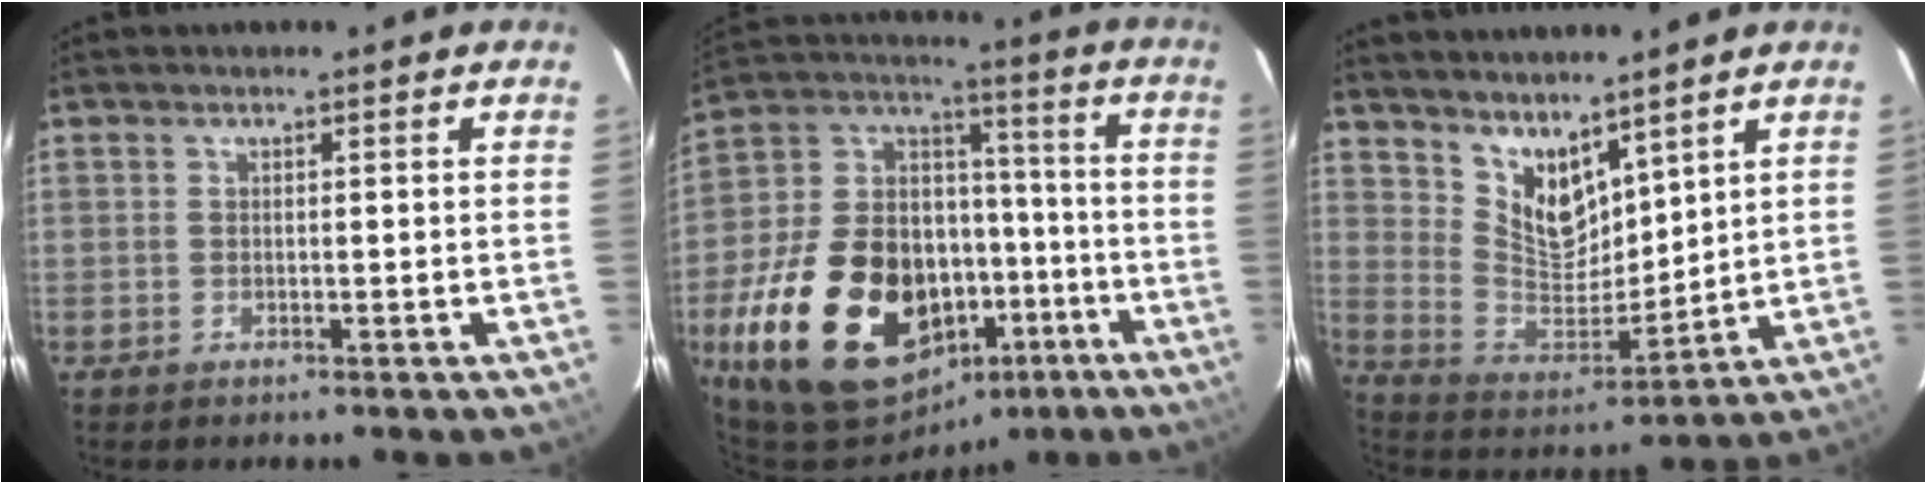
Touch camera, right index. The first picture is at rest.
{"total": 29.1, "force": [-13.5, 17.2, 19.2], "torque": [-0.388, 0.015, -0.196]}
{"total": 11.1, "force": [8.4, 5.3, 5.1], "torque": [-0.094, -0.006, 0.175]}